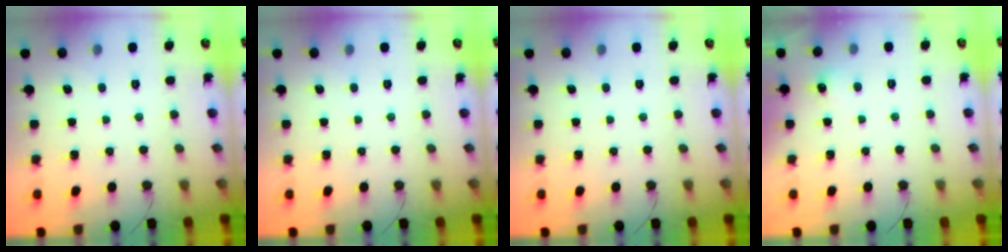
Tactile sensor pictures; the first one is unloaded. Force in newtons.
{"total": 0.0}
{"total": 0.0}
{"total": 8.9, "press": 3.0, "slide": 8.4}